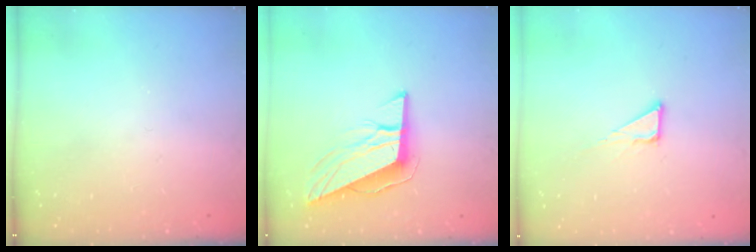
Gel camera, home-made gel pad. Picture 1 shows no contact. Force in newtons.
{"total": 10.3, "press": 10.2, "slide": 1.9}
{"total": 3.3, "press": 3.3, "slide": 0.2}